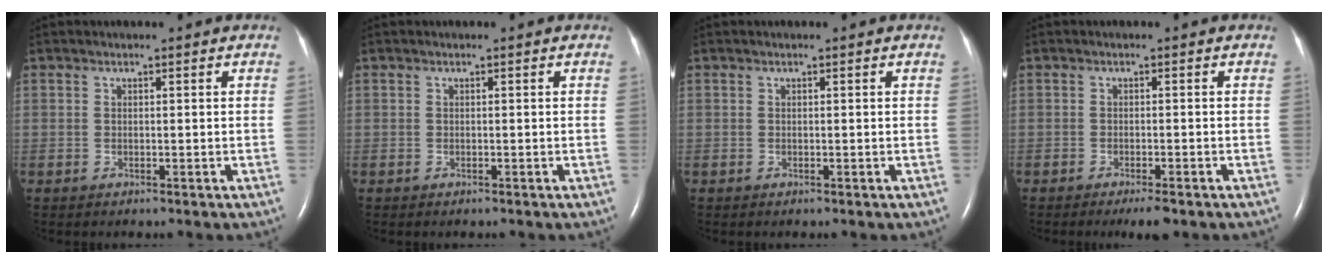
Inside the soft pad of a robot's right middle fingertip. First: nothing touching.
{"total": 0.0}
{"total": 0.0}
{"total": 2.9, "force": [-2.1, 0.5, 2.0], "torque": [-0.030, -0.004, -0.030]}